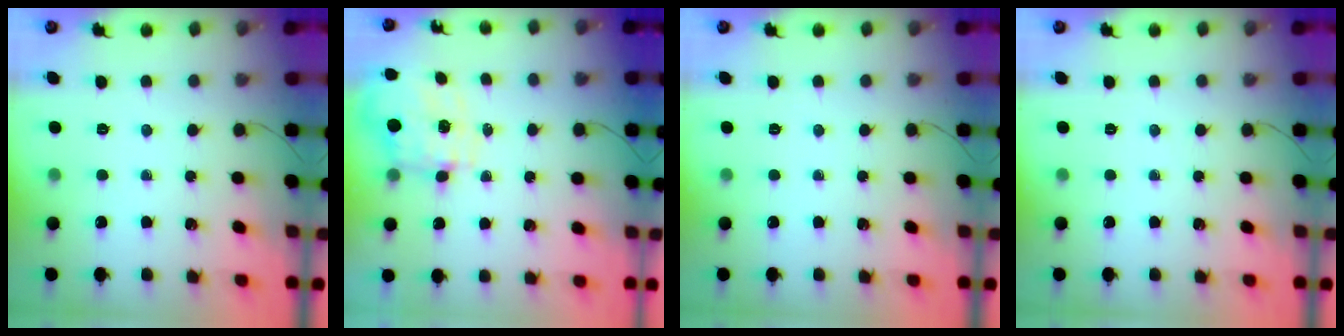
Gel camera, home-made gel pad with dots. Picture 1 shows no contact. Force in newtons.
{"total": 3.5, "press": 3.2, "slide": 1.4}
{"total": 0.0}
{"total": 0.0}